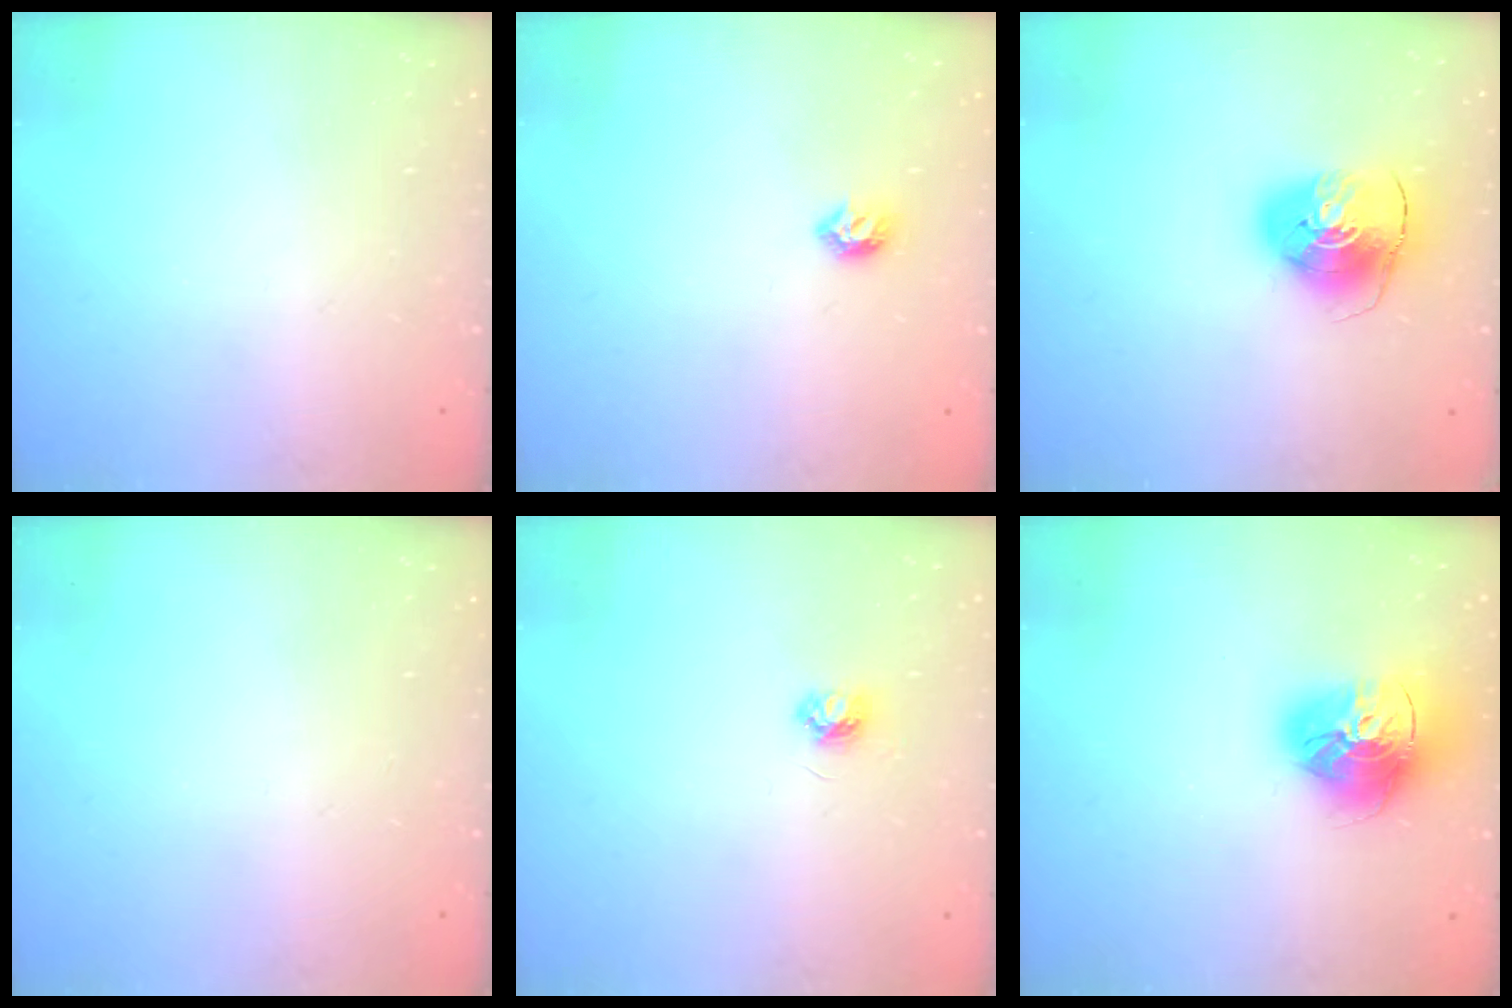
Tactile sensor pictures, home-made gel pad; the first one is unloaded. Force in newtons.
{"total": 5.5, "press": 5.4, "slide": 1.2}
{"total": 9.4, "press": 9.2, "slide": 1.5}
{"total": 0.0}
{"total": 3.9, "press": 3.9, "slide": 0.5}
{"total": 17.9, "press": 17.9, "slide": 1.6}